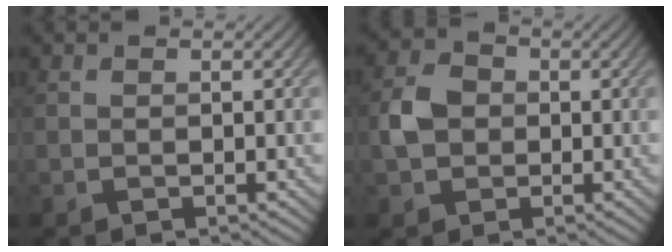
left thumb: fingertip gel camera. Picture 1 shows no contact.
{"total": 4.1, "force": [-0.2, 3.5, 2.1], "torque": [-0.051, 0.005, -0.010]}